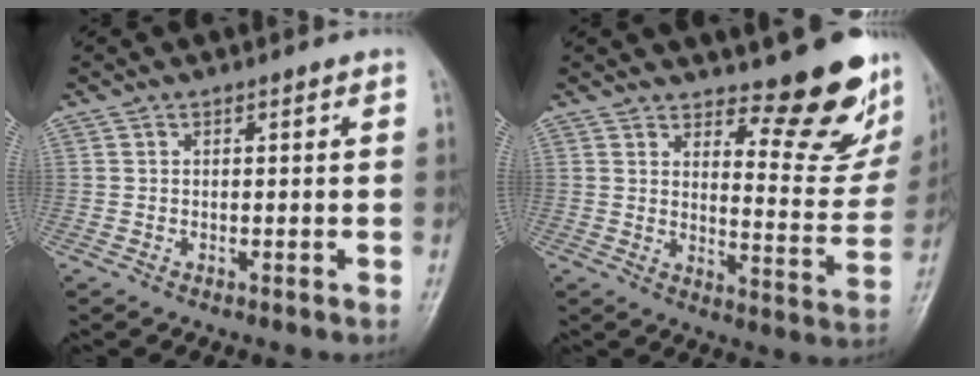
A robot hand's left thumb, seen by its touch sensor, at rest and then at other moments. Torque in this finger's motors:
{"motor_torque": [0.29, 0.32, 0.11, -0.39, 0.05]}